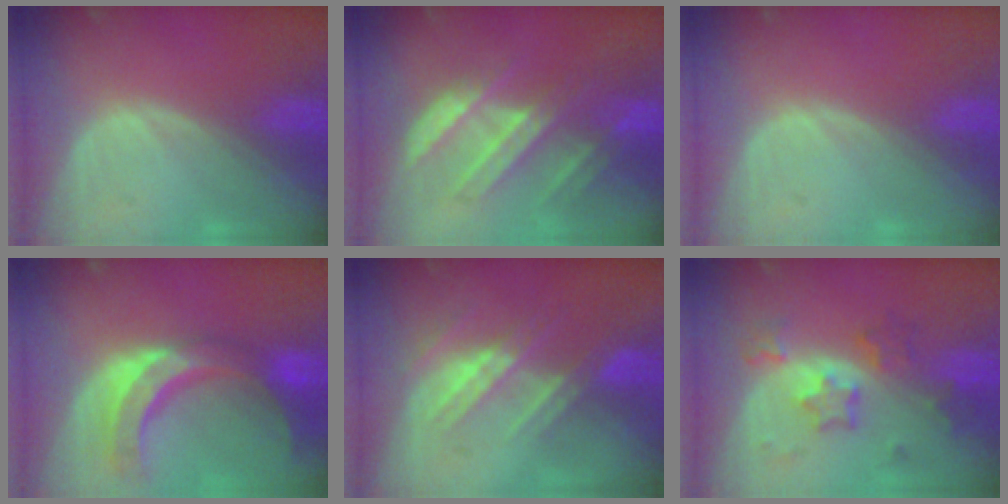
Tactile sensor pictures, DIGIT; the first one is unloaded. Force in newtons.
{"total": 7.6, "press": 7.4, "slide": 1.7}
{"total": 0.0}
{"total": 11.0, "press": 9.5, "slide": 5.6}
{"total": 7.5, "press": 6.6, "slide": 3.4}
{"total": 6.1, "press": 5.9, "slide": 1.6}